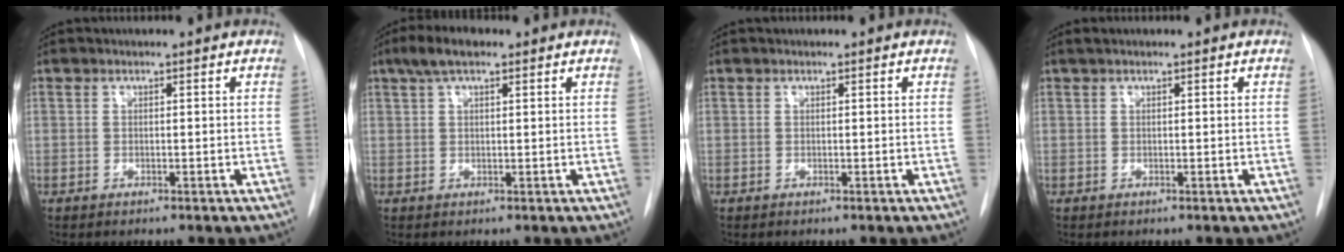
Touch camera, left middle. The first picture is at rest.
{"total": 4.7, "force": [3.0, 1.5, 3.4], "torque": [-0.073, 0.019, 0.052]}
{"total": 0.0}
{"total": 0.9, "force": [0.6, 0.2, 0.5], "torque": [-0.015, 0.014, 0.012]}